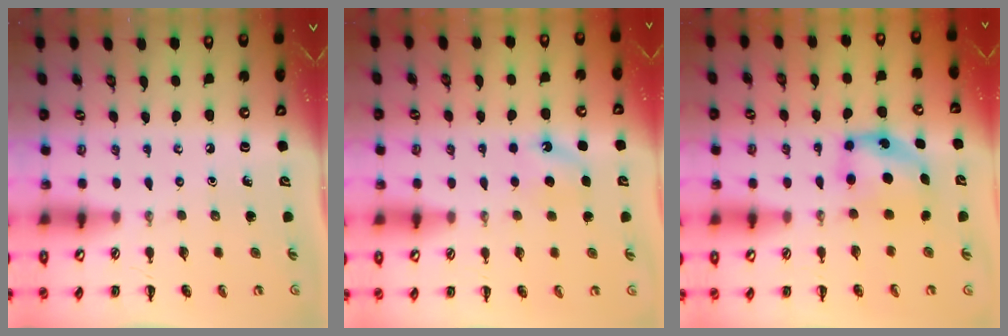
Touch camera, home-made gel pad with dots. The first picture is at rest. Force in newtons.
{"total": 5.2, "press": 5.0, "slide": 1.6}
{"total": 6.2, "press": 6.2, "slide": 0.9}